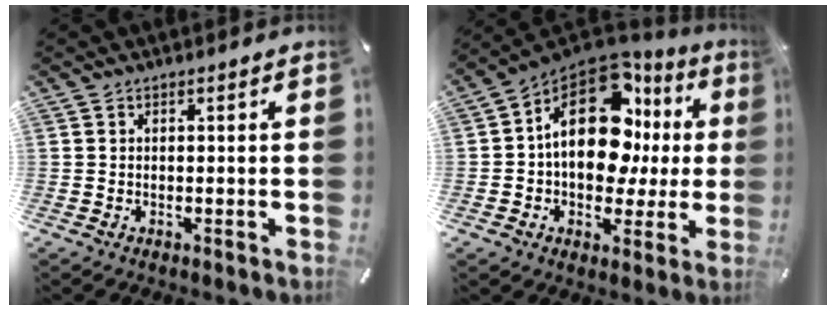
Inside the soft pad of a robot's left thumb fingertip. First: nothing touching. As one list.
[{"total": 19.7, "force": [5.0, 12.5, 14.4], "torque": [-0.242, -0.023, 0.085]}]